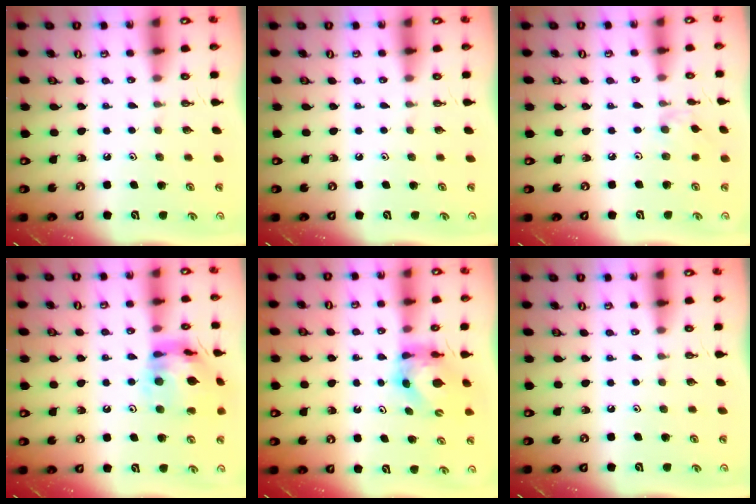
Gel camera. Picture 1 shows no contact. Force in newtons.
{"total": 0.0}
{"total": 1.4, "press": 1.4, "slide": 0.4}
{"total": 16.7, "press": 16.7, "slide": 1.7}
{"total": 5.8, "press": 5.8, "slide": 0.6}
{"total": 0.0}